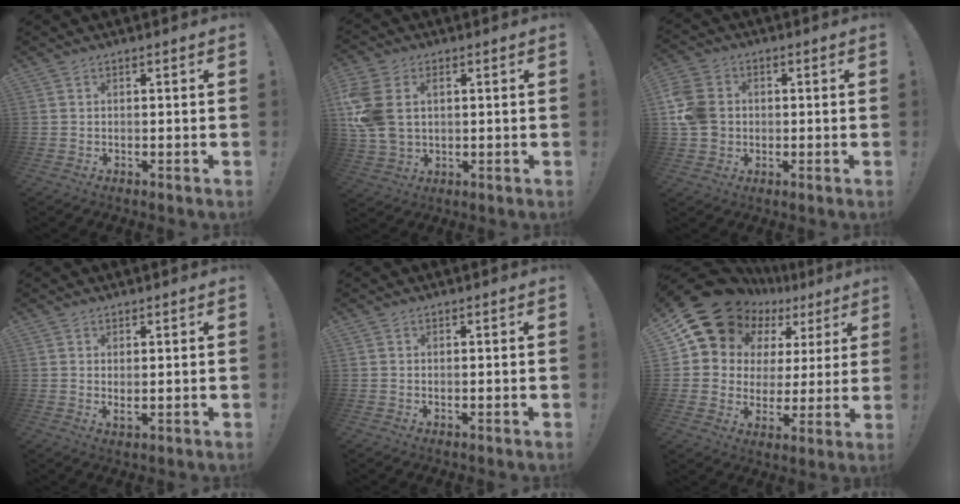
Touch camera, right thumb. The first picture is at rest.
{"total": 11.0, "force": [2.6, 7.5, 7.6], "torque": [-0.164, -0.012, 0.049]}
{"total": 11.5, "force": [0.2, 9.5, 6.4], "torque": [-0.137, 0.010, 0.005]}
{"total": 2.0, "force": [1.1, 0.6, 1.5], "torque": [-0.020, -0.009, 0.020]}
{"total": 0.0}
{"total": 17.8, "force": [13.2, 10.1, 6.4], "torque": [-0.118, -0.093, 0.260]}